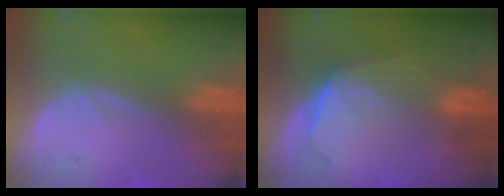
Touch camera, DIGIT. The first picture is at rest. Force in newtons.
{"total": 7.1, "press": 6.5, "slide": 2.9}